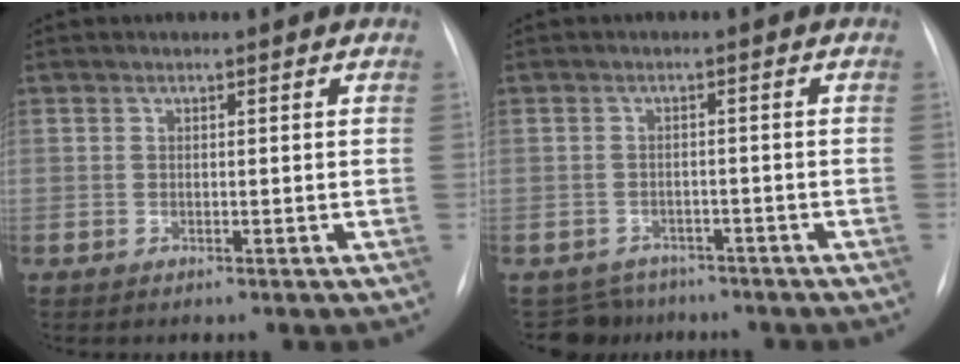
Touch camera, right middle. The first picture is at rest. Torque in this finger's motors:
{"motor_torque": [0.20, -0.21, -0.02, -0.02]}